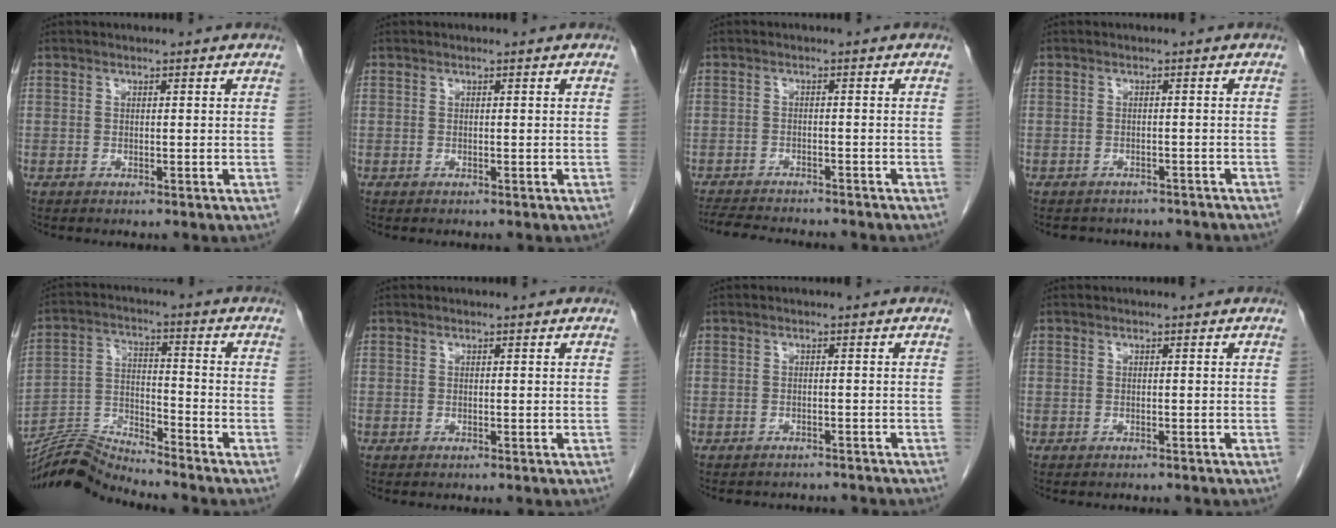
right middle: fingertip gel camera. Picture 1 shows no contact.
{"total": 0.6, "force": [-0.5, 0.1, 0.2], "torque": [-0.002, 0.000, -0.007]}
{"total": 11.3, "force": [-10.2, 1.9, 4.4], "torque": [-0.072, -0.011, -0.142]}
{"total": 8.0, "force": [-7.3, 2.8, 1.7], "torque": [-0.023, 0.008, -0.078]}
{"total": 9.4, "force": [-9.2, -1.6, 0.4], "torque": [-0.014, 0.016, -0.172]}
{"total": 0.0}
{"total": 6.3, "force": [-6.0, 1.3, 1.0], "torque": [-0.008, 0.003, -0.075]}
{"total": 1.9, "force": [-1.8, 0.3, 0.4], "torque": [-0.007, -0.003, -0.022]}